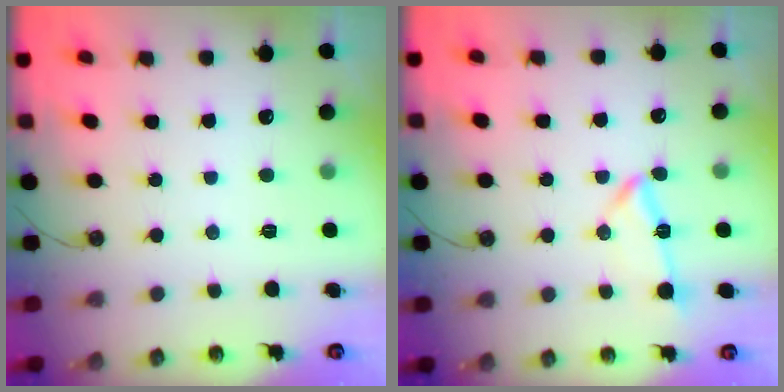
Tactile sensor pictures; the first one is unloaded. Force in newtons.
{"total": 9.4, "press": 9.3, "slide": 1.2}